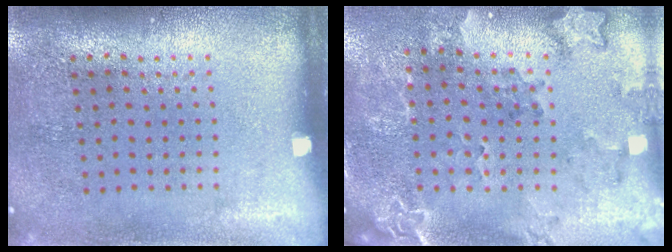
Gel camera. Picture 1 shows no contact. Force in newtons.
{"total": 2.0, "press": 1.9, "slide": 0.7}